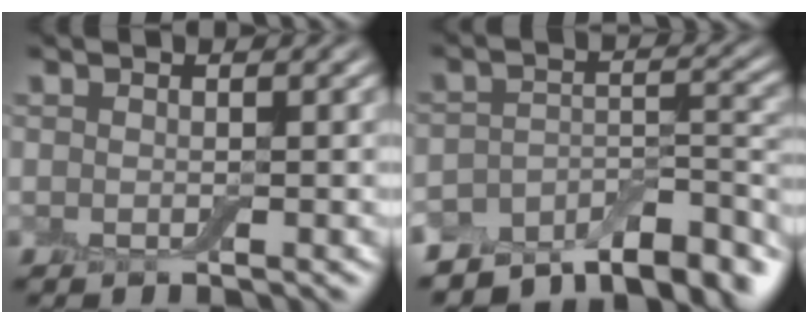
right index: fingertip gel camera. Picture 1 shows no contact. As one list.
[{"total": 8.2, "force": [-7.0, 3.1, 3.0], "torque": [-0.030, -0.001, -0.112]}]